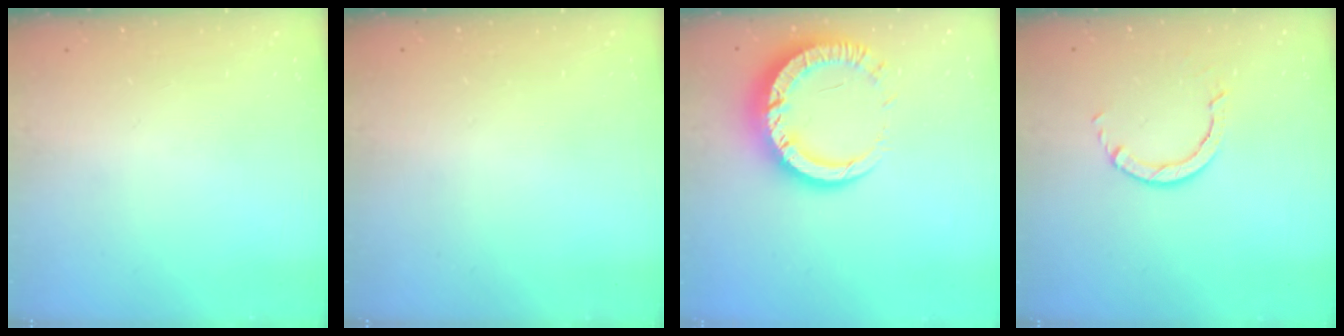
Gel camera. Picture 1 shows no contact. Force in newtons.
{"total": 2.6, "press": 2.6, "slide": 0.2}
{"total": 15.0, "press": 15.0, "slide": 1.4}
{"total": 2.6, "press": 2.6, "slide": 0.3}